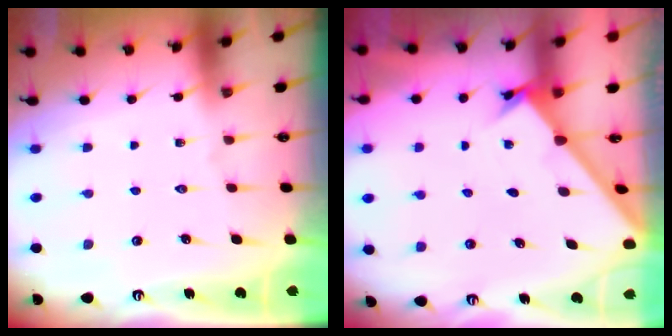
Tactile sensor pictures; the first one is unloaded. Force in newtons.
{"total": 1.6, "press": 1.6, "slide": 0.1}